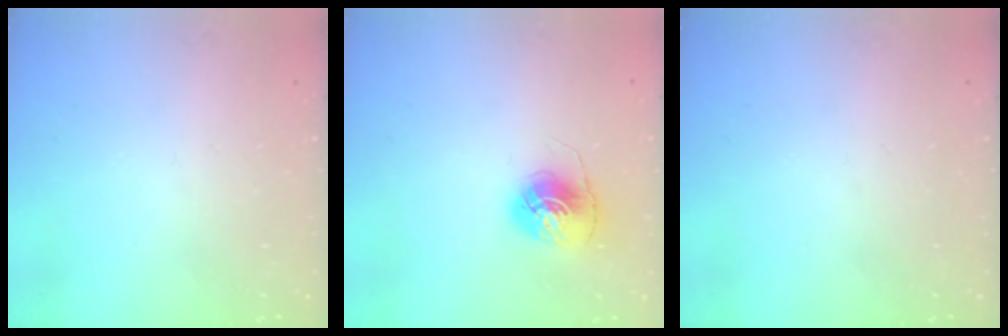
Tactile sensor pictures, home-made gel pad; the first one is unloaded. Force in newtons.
{"total": 6.8, "press": 6.8, "slide": 0.3}
{"total": 0.0}